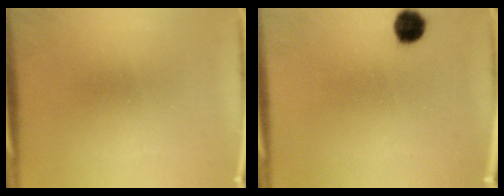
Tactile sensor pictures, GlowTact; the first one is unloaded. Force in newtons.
{"total": 4.9}